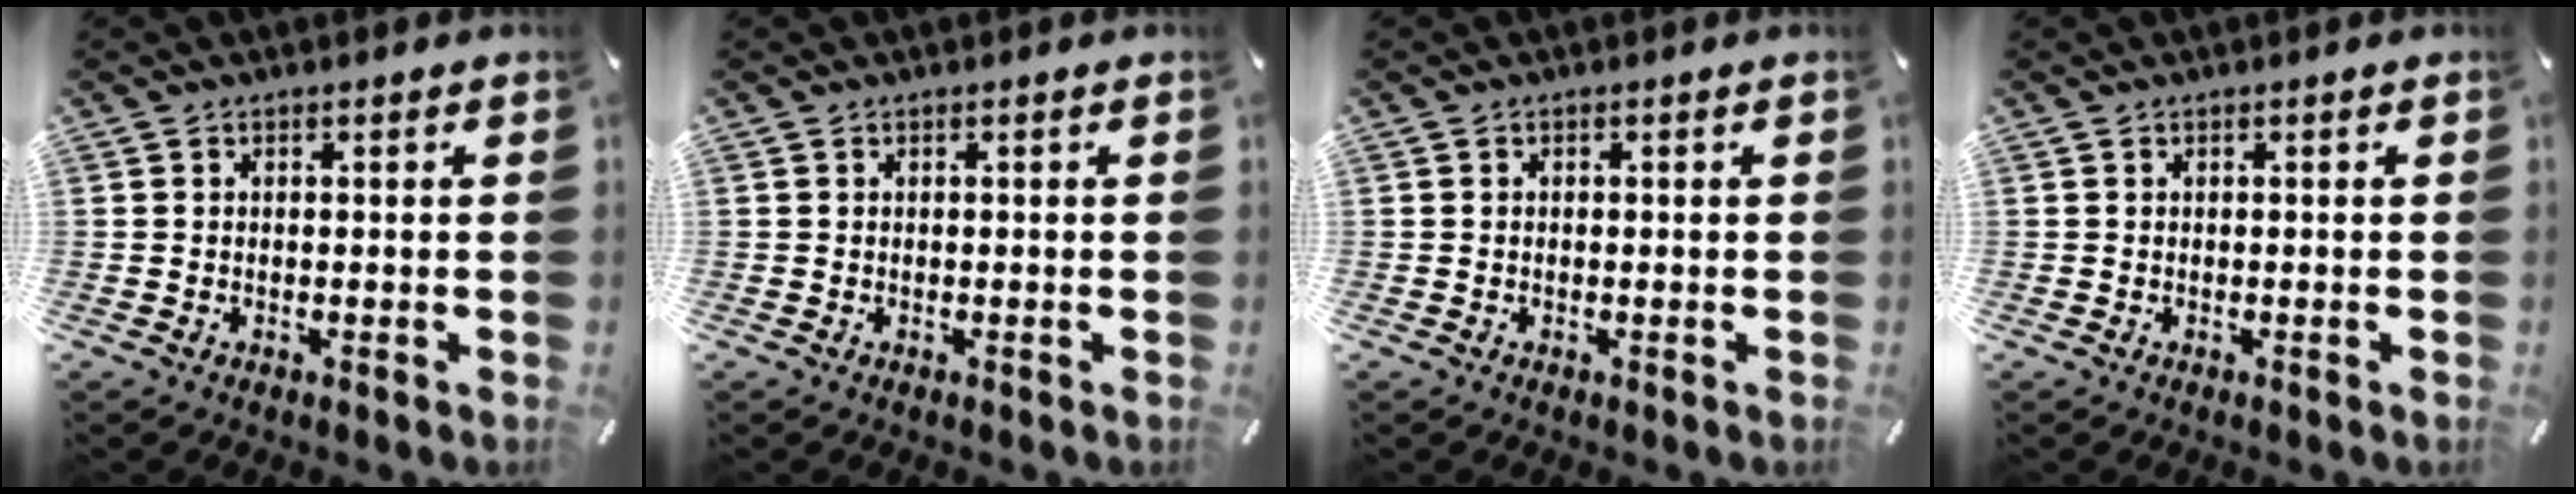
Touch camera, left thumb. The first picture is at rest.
{"total": 0.0}
{"total": 0.0}
{"total": 0.0}